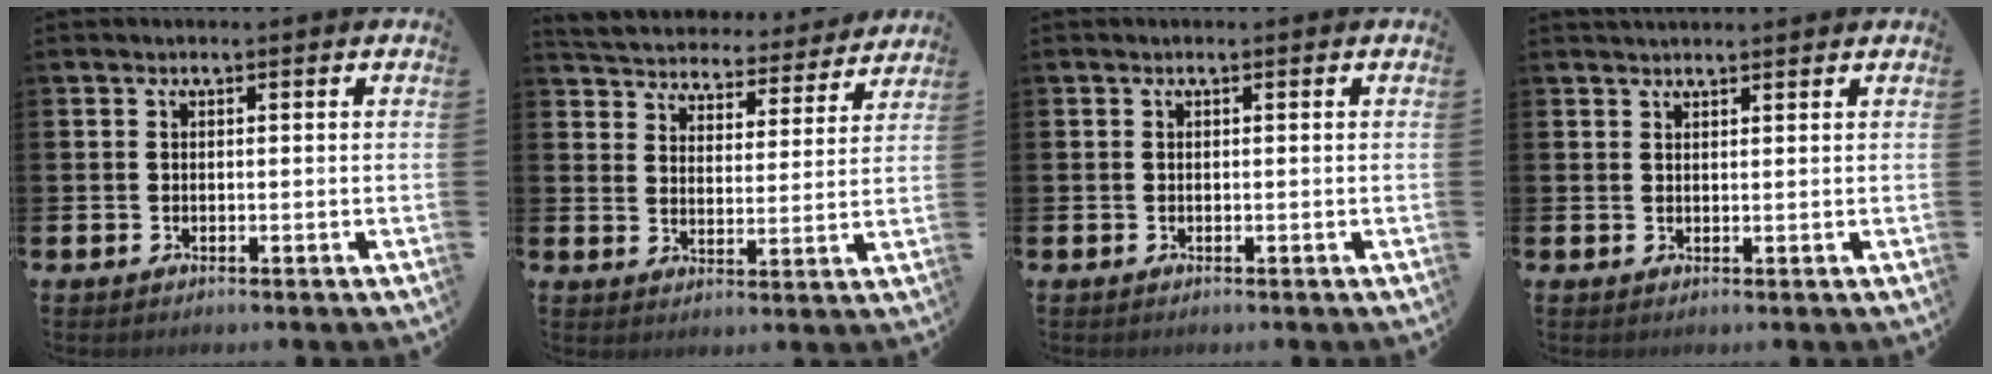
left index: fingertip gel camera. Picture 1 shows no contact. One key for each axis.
{"total": 5.0, "fx": 4.9, "fy": 1.1, "fz": 0.1, "tx": -0.025, "ty": -0.045, "tz": 0.080}
{"total": 0.0}
{"total": 1.5, "fx": 1.5, "fy": 0.2, "fz": 0.2, "tx": 0.006, "ty": -0.004, "tz": 0.025}